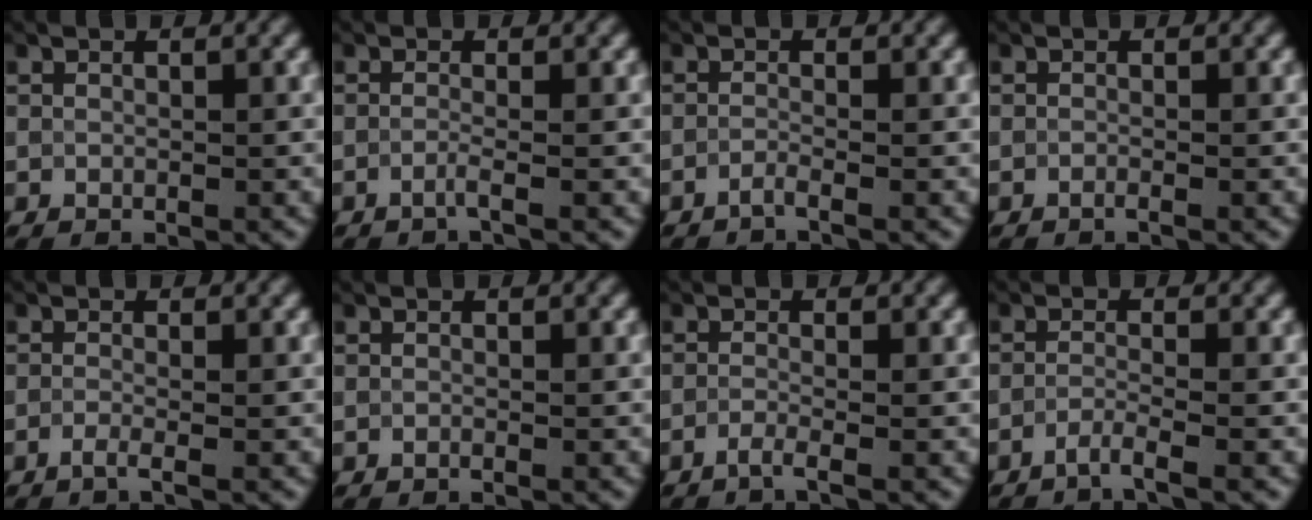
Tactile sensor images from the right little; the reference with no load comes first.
{"total": 1.3, "force": [-1.2, -0.2, 0.2], "torque": [-0.004, -0.005, -0.024]}
{"total": 1.5, "force": [-1.5, -0.4, -0.2], "torque": [0.003, -0.003, -0.027]}
{"total": 0.9, "force": [-0.9, -0.2, -0.1], "torque": [0.001, -0.009, -0.014]}
{"total": 1.4, "force": [-1.3, -0.1, 0.5], "torque": [-0.007, -0.006, -0.025]}
{"total": 0.7, "force": [-0.7, 0.0, 0.0], "torque": [0.002, -0.010, -0.010]}
{"total": 1.7, "force": [-1.7, -0.3, 0.3], "torque": [-0.004, -0.003, -0.035]}
{"total": 2.1, "force": [-2.0, -0.4, 0.3], "torque": [-0.005, 0.000, -0.043]}